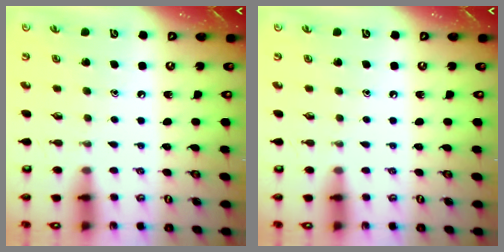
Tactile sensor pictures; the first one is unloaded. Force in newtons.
{"total": 0.0}